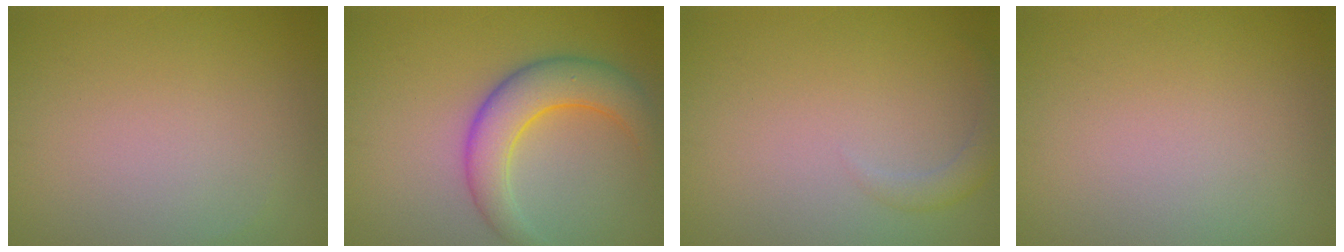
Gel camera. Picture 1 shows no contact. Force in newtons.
{"total": 5.5, "press": 5.5, "slide": 0.3}
{"total": 1.5, "press": 1.5, "slide": 0.1}
{"total": 0.0}